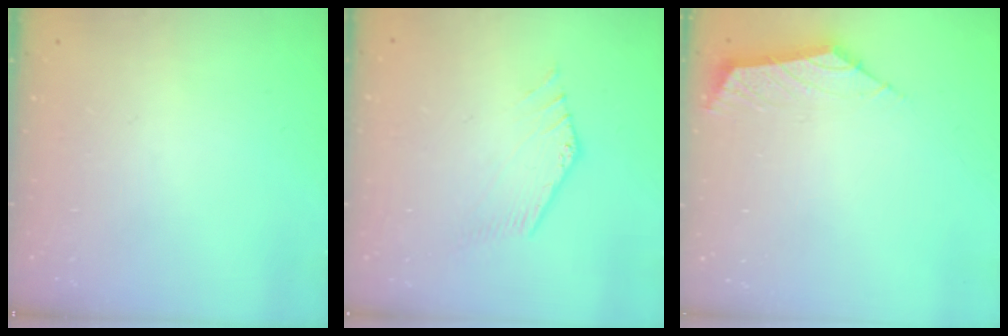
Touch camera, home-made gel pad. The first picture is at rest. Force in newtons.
{"total": 1.3, "press": 1.3, "slide": 0.1}
{"total": 2.9, "press": 2.9, "slide": 0.7}